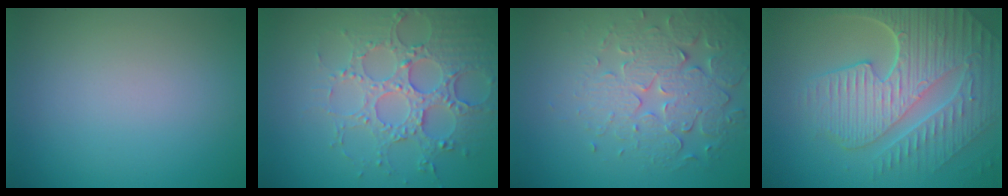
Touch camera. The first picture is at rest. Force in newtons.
{"total": 4.7, "press": 4.6, "slide": 1.0}
{"total": 5.1, "press": 4.5, "slide": 2.5}
{"total": 9.4, "press": 6.2, "slide": 7.0}